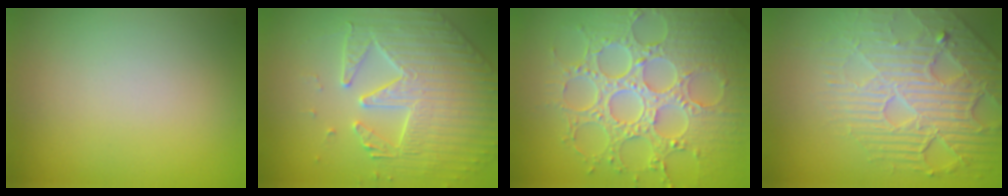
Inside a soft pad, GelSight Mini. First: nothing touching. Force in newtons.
{"total": 4.8, "press": 4.8, "slide": 0.5}
{"total": 8.7, "press": 6.5, "slide": 5.7}
{"total": 6.6, "press": 5.3, "slide": 4.0}